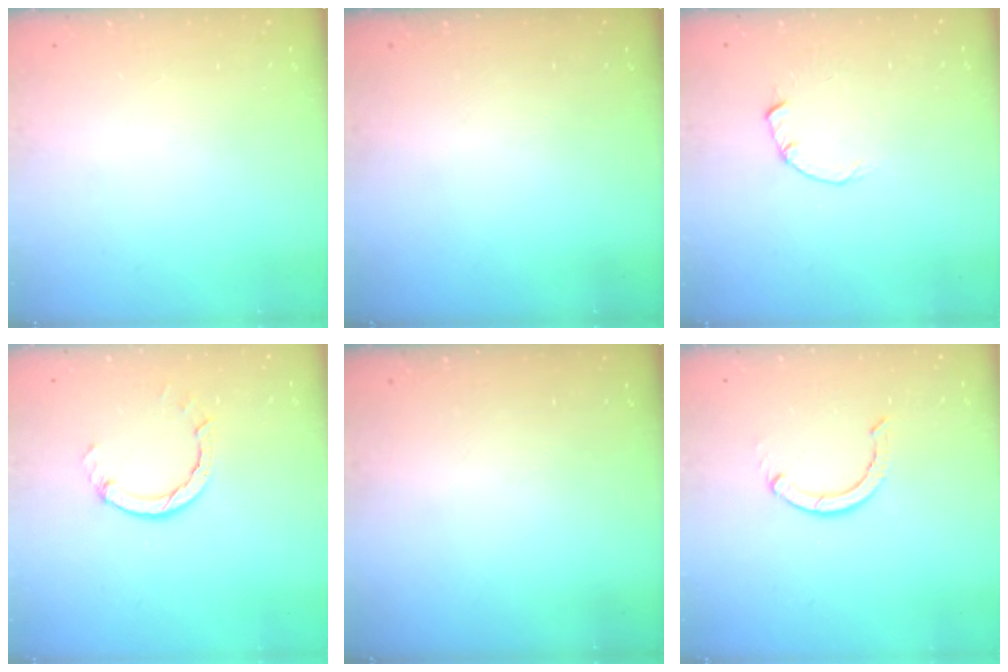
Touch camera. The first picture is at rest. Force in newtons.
{"total": 0.0}
{"total": 1.8, "press": 1.7, "slide": 0.3}
{"total": 3.5, "press": 3.5, "slide": 0.4}
{"total": 0.0}
{"total": 3.7, "press": 3.6, "slide": 0.4}